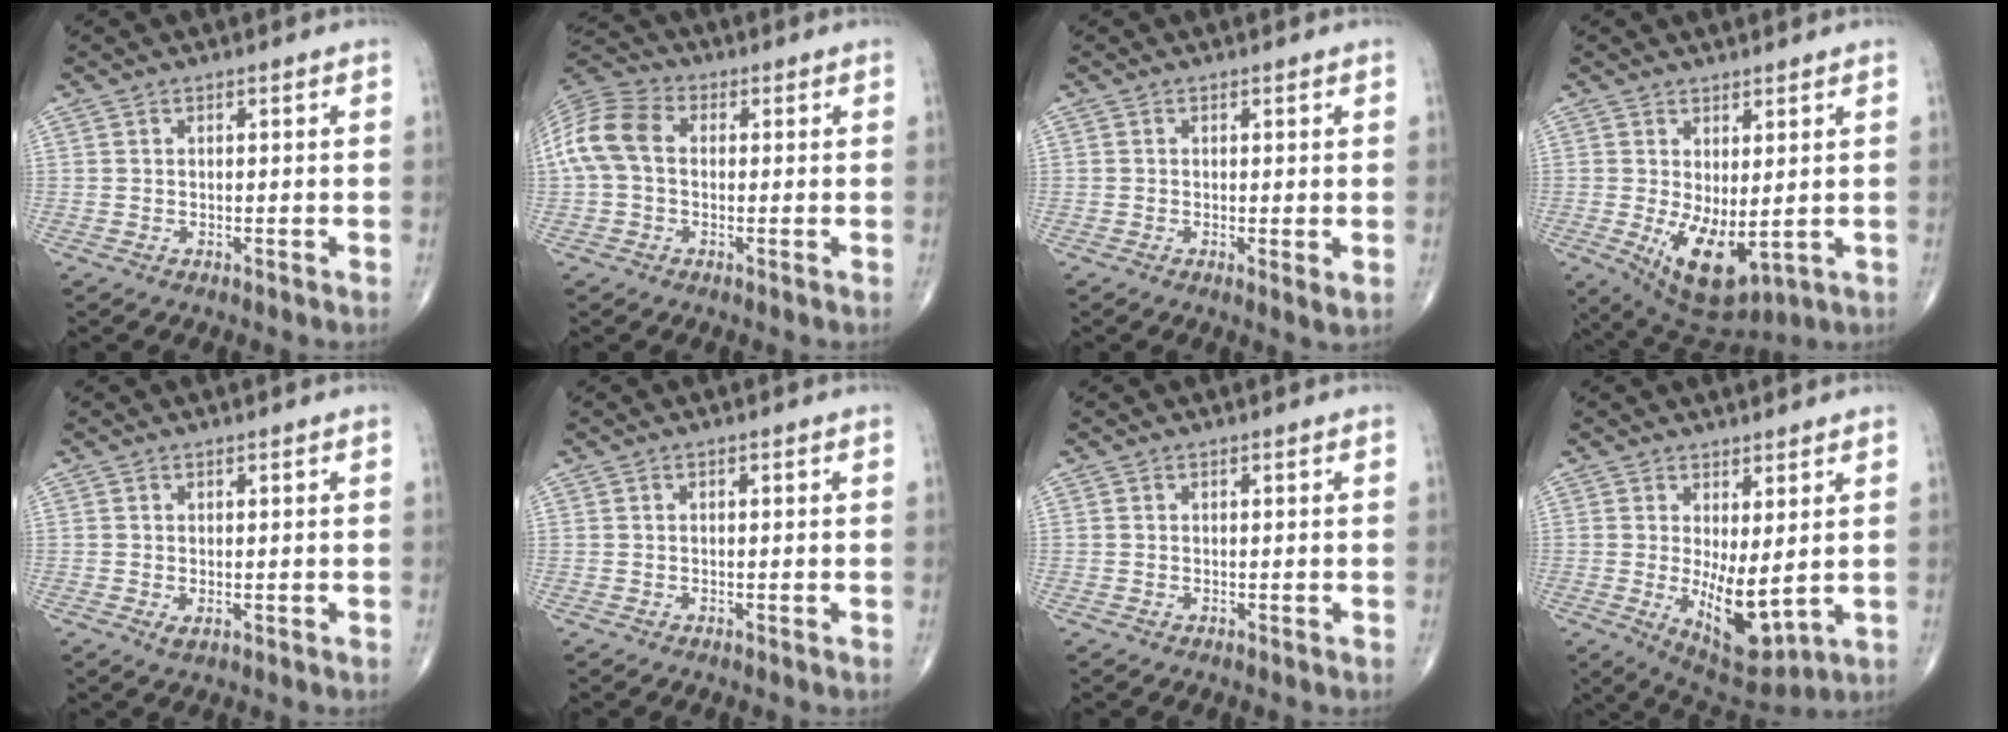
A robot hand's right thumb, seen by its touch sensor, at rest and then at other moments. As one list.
[{"total": 10.2, "force": [0.4, 7.2, 7.2], "torque": [-0.154, 0.029, -0.003]}, {"total": 1.8, "force": [0.0, 0.4, 1.8], "torque": [-0.032, -0.009, -0.005]}, {"total": 10.0, "force": [-0.9, 4.7, 8.8], "torque": [-0.138, -0.020, 0.008]}, {"total": 1.3, "force": [-0.2, 0.7, 1.1], "torque": [-0.019, -0.004, 0.000]}, {"total": 0.0}, {"total": 0.0}, {"total": 10.0, "force": [-0.1, 4.0, 9.1], "torque": [-0.133, -0.029, 0.018]}]